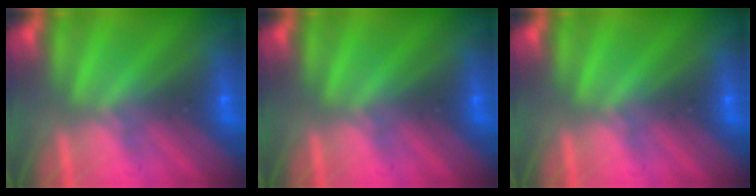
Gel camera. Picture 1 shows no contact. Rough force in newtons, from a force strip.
{"total": 0.0}
{"total": 0.0}